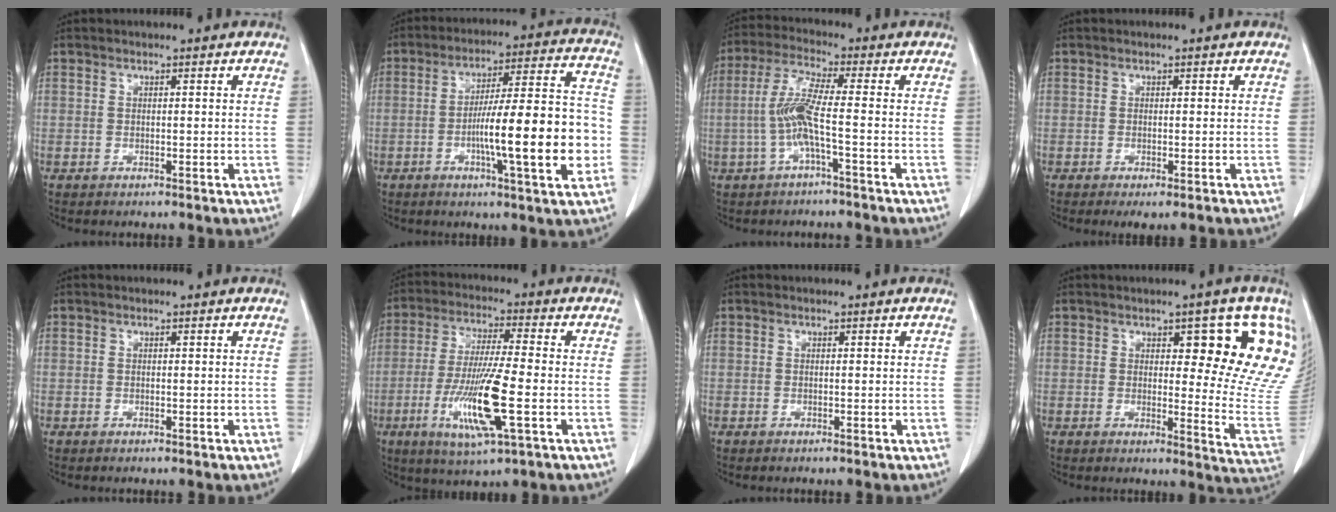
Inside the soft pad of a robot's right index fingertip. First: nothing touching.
{"total": 16.8, "force": [-3.7, 1.5, 16.3], "torque": [-0.253, 0.013, -0.057]}
{"total": 6.8, "force": [-1.4, -0.1, 6.7], "torque": [-0.147, 0.009, -0.032]}
{"total": 2.4, "force": [-1.6, 0.6, 1.6], "torque": [-0.015, -0.005, -0.024]}
{"total": 0.0}
{"total": 13.0, "force": [-3.6, 0.8, 12.4], "torque": [-0.247, -0.020, -0.068]}
{"total": 0.0}
{"total": 14.0, "force": [5.9, 3.7, 12.2], "torque": [-0.138, -0.013, 0.061]}